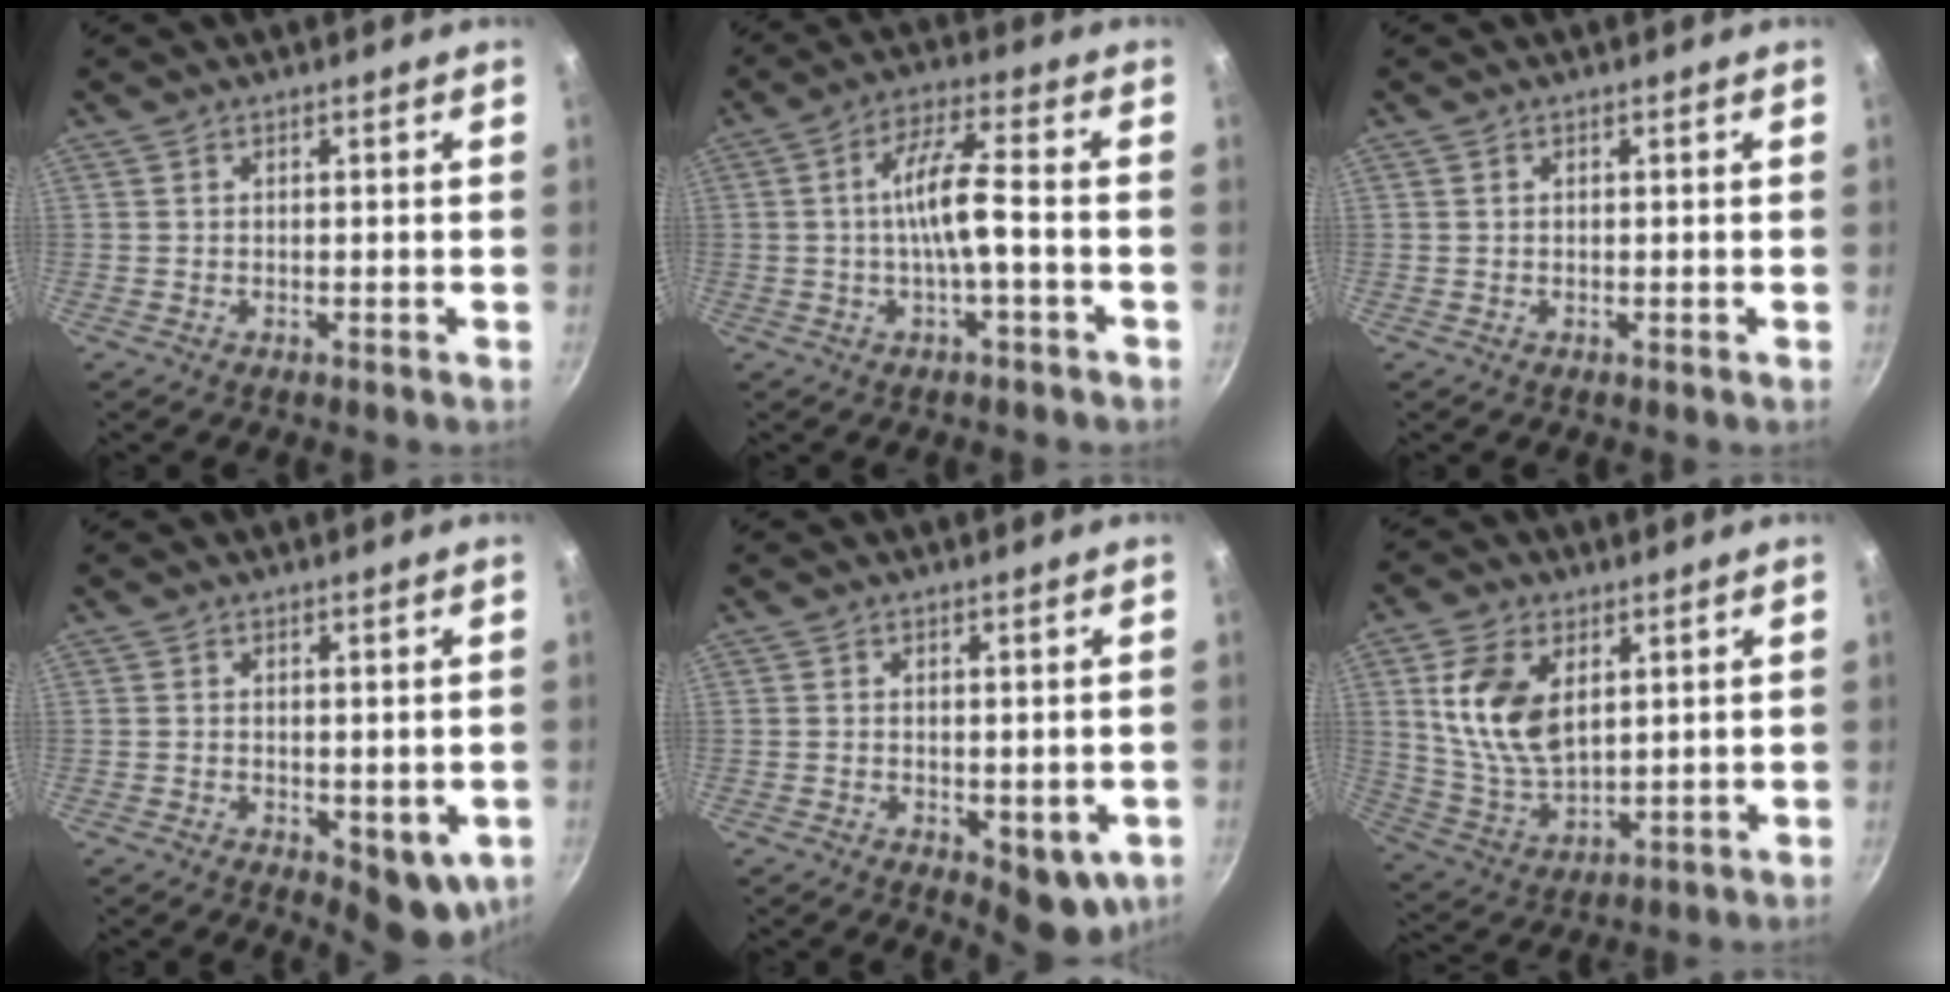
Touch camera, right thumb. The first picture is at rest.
{"total": 8.2, "force": [-1.5, 1.6, 7.9], "torque": [-0.146, 0.030, -0.032]}
{"total": 0.5, "force": [0.2, 0.4, 0.3], "torque": [-0.005, 0.001, 0.004]}
{"total": 6.3, "force": [-1.0, 3.2, 5.3], "torque": [-0.055, -0.006, -0.004]}
{"total": 6.8, "force": [-1.4, 3.6, 5.6], "torque": [-0.059, -0.005, -0.008]}
{"total": 13.6, "force": [4.0, 8.2, 10.1], "torque": [-0.182, -0.021, 0.088]}